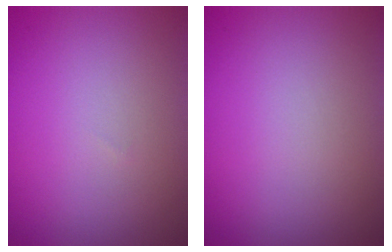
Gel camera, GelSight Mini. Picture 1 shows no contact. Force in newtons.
{"total": 0.0}